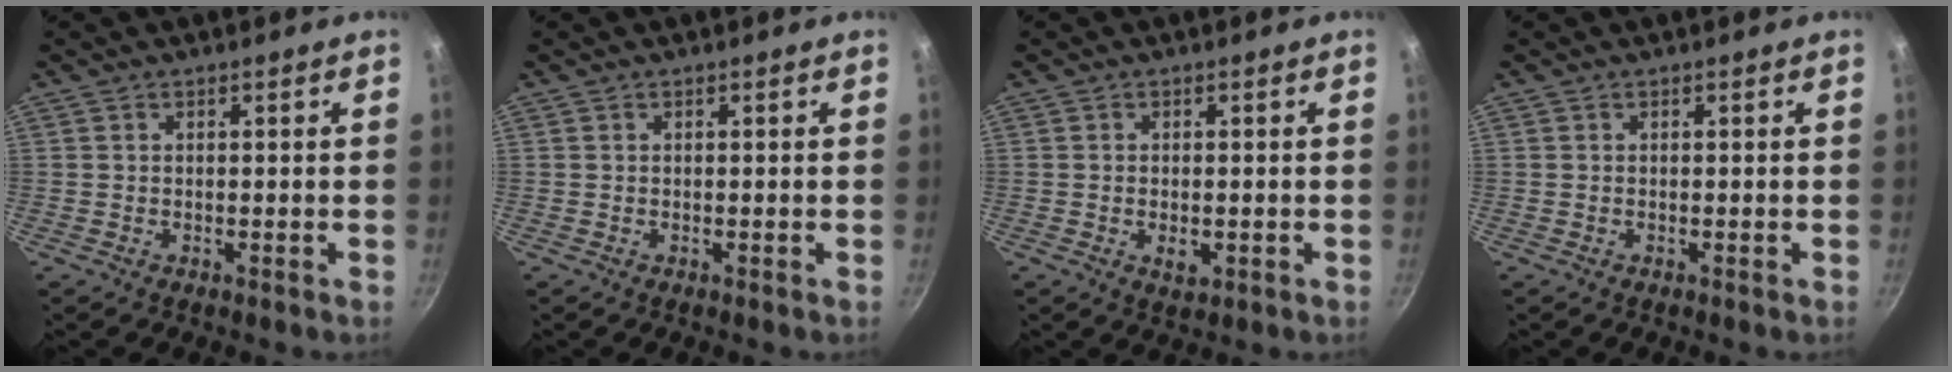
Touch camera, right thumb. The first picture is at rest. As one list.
[{"total": 0.0}, {"total": 2.7, "force": [-0.6, 1.6, 2.2], "torque": [-0.036, -0.005, -0.007]}, {"total": 0.0}]